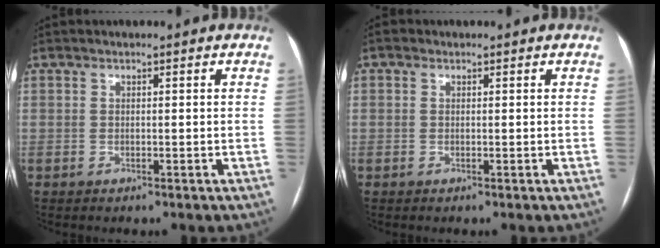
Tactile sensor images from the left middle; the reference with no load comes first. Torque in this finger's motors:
{"motor_torque": [-0.08, 0.09, 0.13, -0.01]}